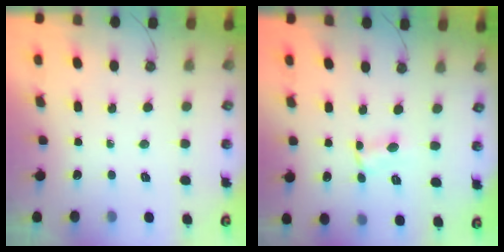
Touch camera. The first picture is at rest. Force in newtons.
{"total": 1.8, "press": 1.8, "slide": 0.2}